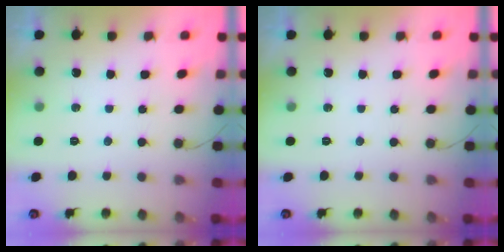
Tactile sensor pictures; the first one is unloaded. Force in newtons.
{"total": 0.0}